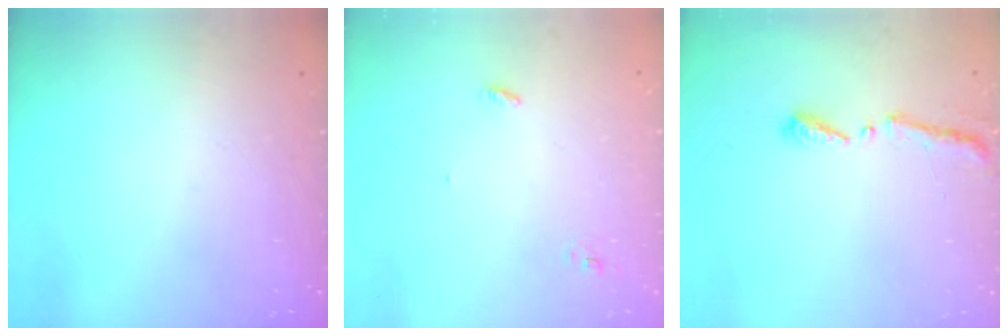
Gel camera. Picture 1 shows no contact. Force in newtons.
{"total": 2.8, "press": 2.8, "slide": 0.2}
{"total": 5.1, "press": 5.0, "slide": 0.6}